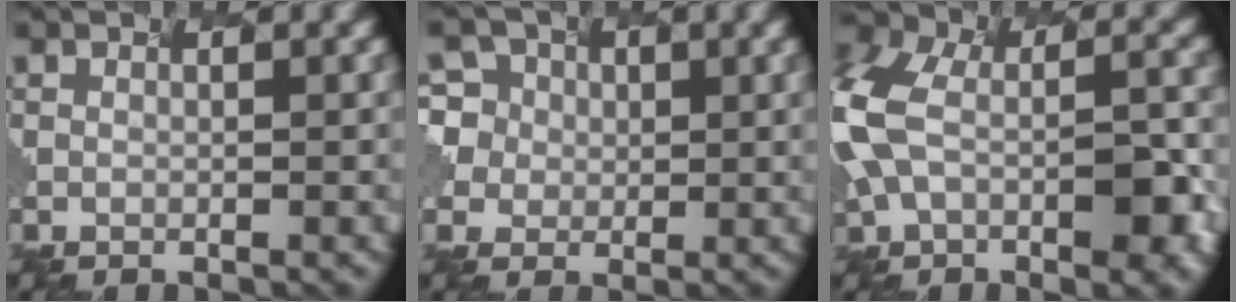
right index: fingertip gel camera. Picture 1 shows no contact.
{"total": 5.7, "force": [2.1, 5.1, 1.5], "torque": [-0.045, 0.025, 0.032]}
{"total": 10.0, "force": [-2.6, 5.7, 7.8], "torque": [-0.200, -0.004, -0.028]}